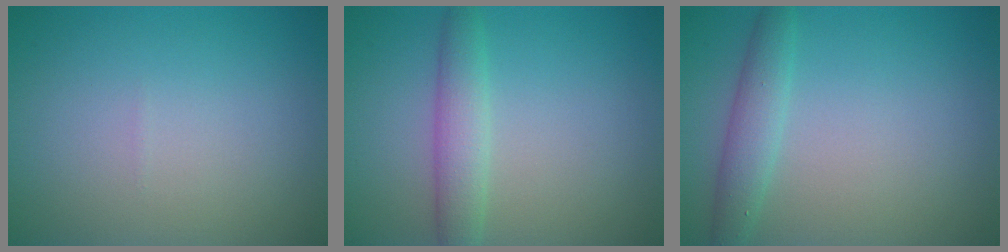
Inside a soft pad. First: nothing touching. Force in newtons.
{"total": 2.9, "press": 2.9, "slide": 0.2}
{"total": 1.9, "press": 1.9, "slide": 0.1}